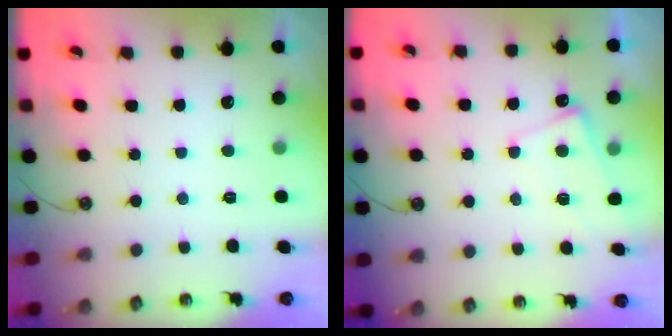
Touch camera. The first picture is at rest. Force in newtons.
{"total": 5.0, "press": 5.0, "slide": 0.3}